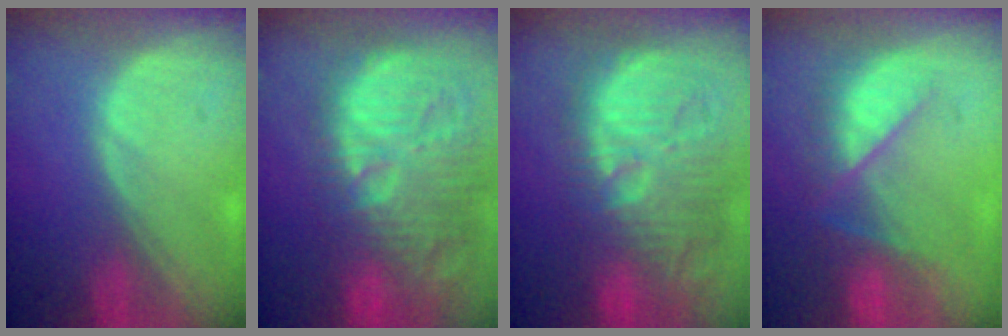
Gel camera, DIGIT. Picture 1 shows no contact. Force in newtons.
{"total": 15.1, "press": 13.2, "slide": 7.4}
{"total": 13.5, "press": 12.5, "slide": 5.0}
{"total": 7.4, "press": 7.1, "slide": 2.1}